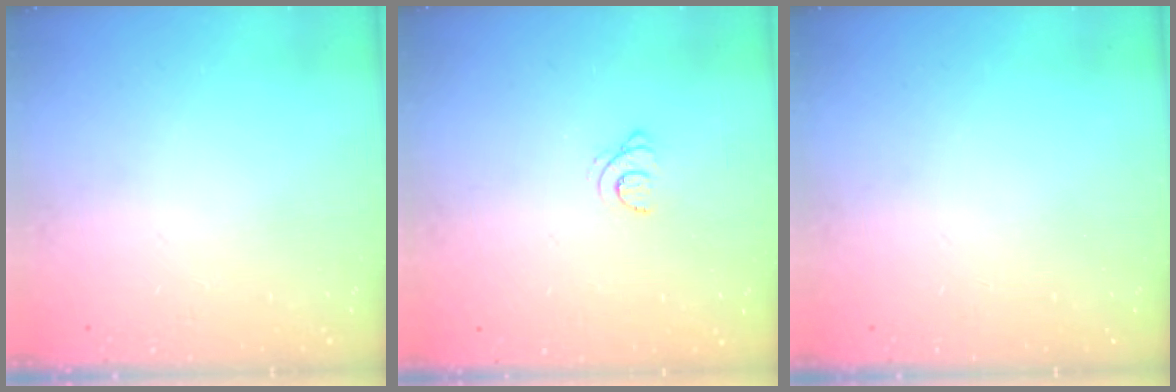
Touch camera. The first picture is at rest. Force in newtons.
{"total": 4.1, "press": 4.1, "slide": 0.5}
{"total": 0.0}